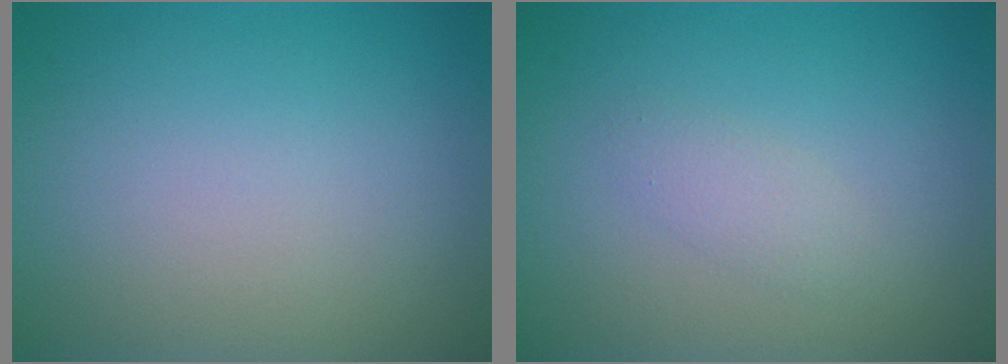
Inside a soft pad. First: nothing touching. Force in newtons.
{"total": 1.4, "press": 1.4, "slide": 0.0}